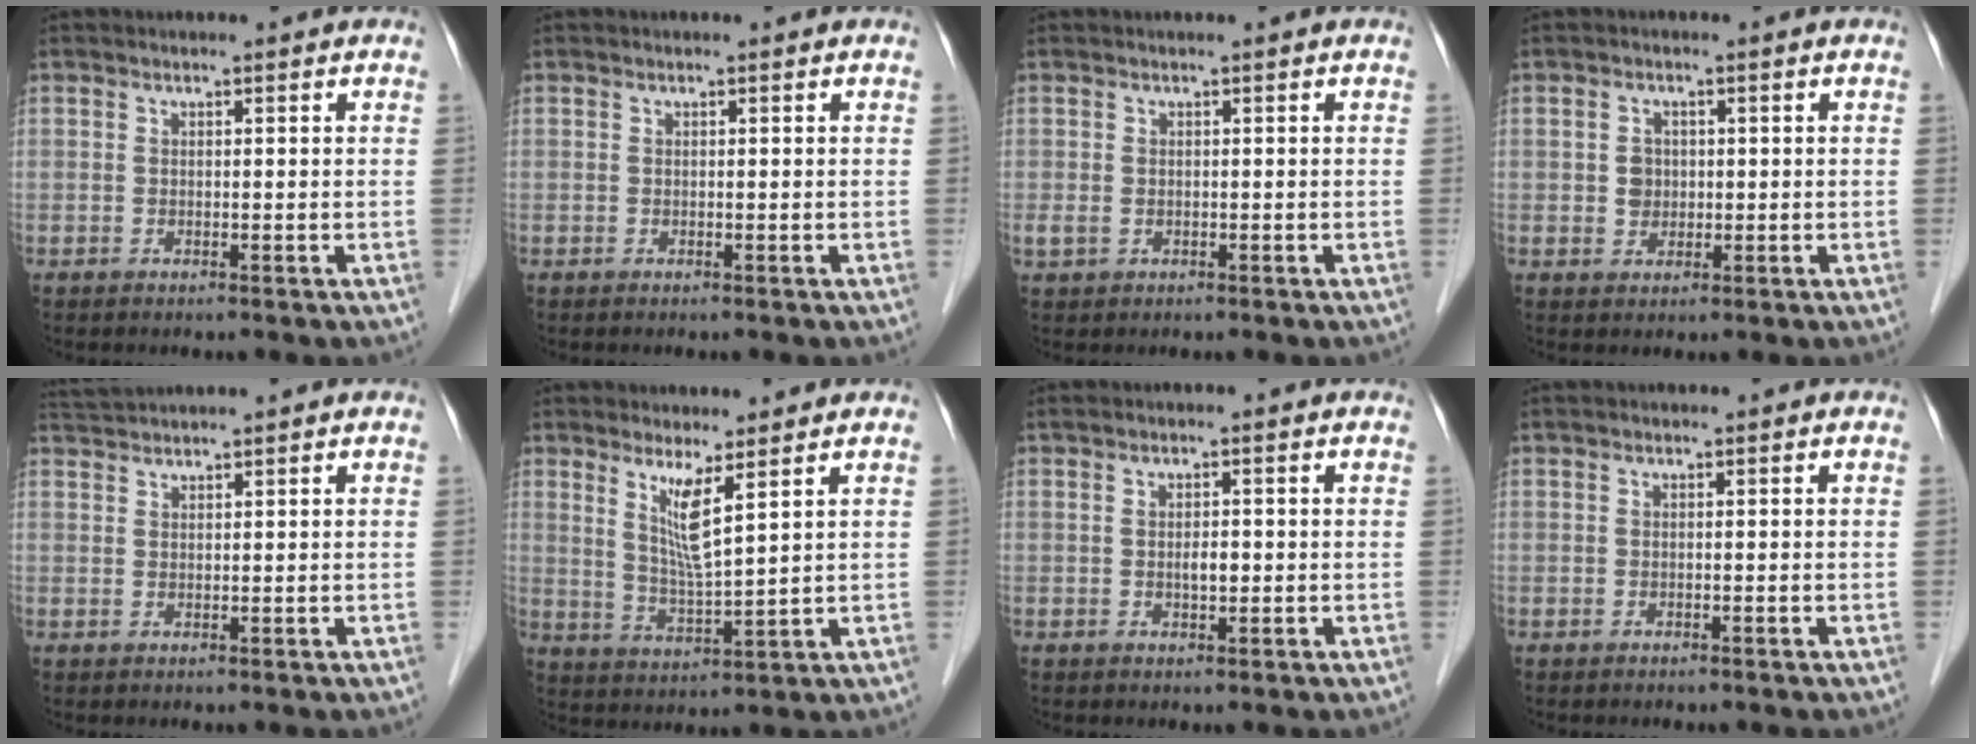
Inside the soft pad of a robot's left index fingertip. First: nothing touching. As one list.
[{"total": 0.0}, {"total": 1.2, "force": [-0.1, 0.9, 0.7], "torque": [-0.021, 0.004, 0.005]}, {"total": 2.1, "force": [0.2, 1.9, 0.9], "torque": [-0.019, 0.005, 0.006]}, {"total": 3.0, "force": [2.9, -0.5, 0.5], "torque": [-0.011, 0.024, 0.061]}, {"total": 5.9, "force": [3.1, -0.4, 5.1], "torque": [-0.097, -0.022, 0.062]}, {"total": 1.8, "force": [-0.1, 0.6, 1.7], "torque": [-0.032, 0.001, -0.001]}, {"total": 0.0}]